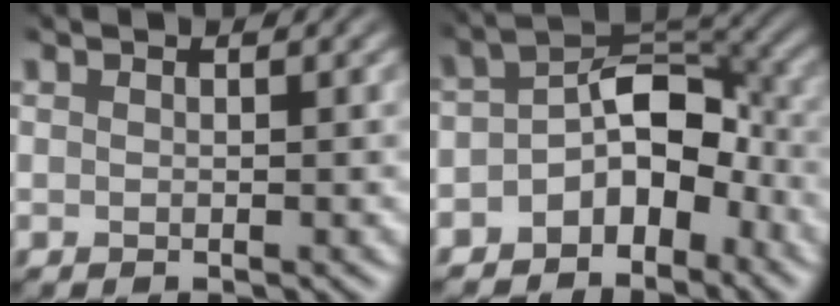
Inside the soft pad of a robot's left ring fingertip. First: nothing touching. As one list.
[{"total": 5.3, "force": [-3.7, 2.8, 2.5], "torque": [-0.031, 0.008, -0.063]}]